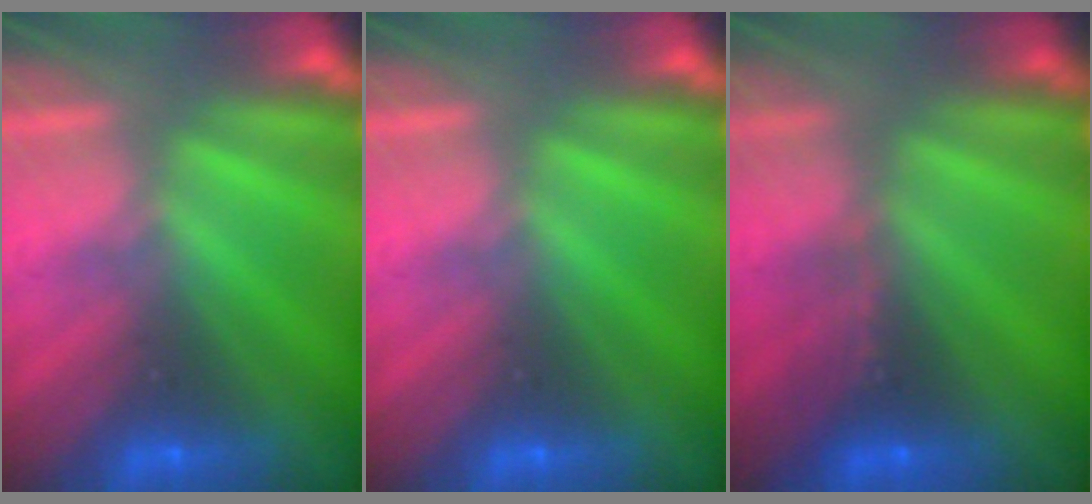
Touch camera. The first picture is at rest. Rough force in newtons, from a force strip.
{"total": 0.0}
{"total": 5.1}